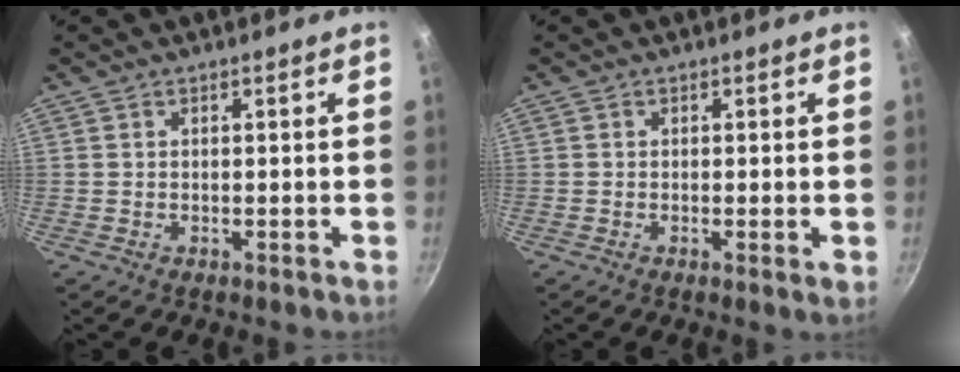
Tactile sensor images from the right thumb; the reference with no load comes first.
{"total": 1.2, "force": [-0.2, 0.1, 1.2], "torque": [-0.019, -0.005, -0.006]}